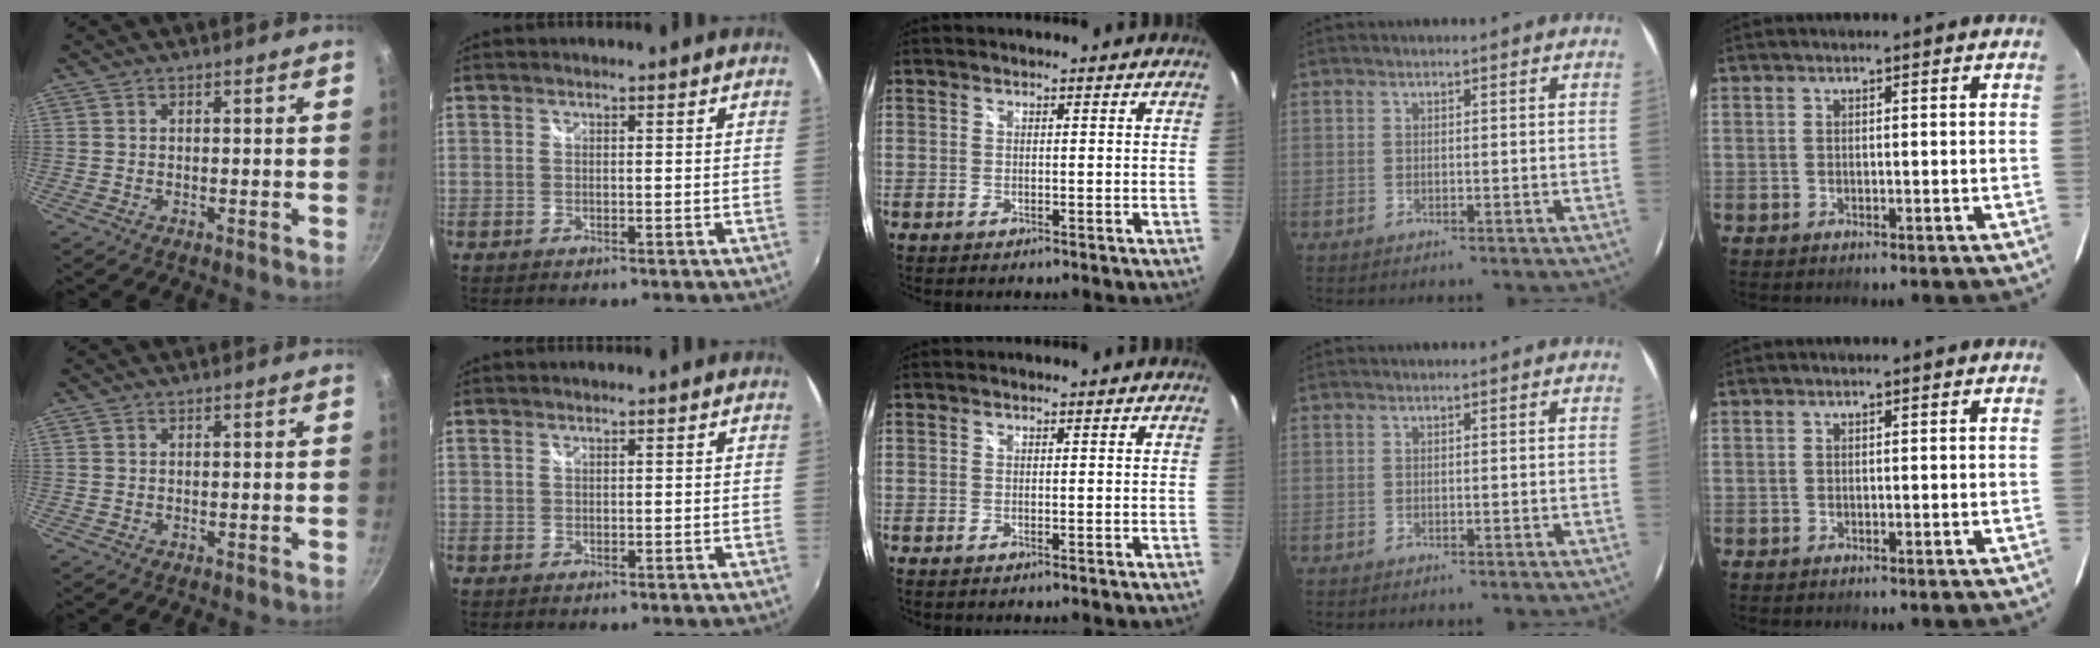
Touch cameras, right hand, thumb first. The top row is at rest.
{}